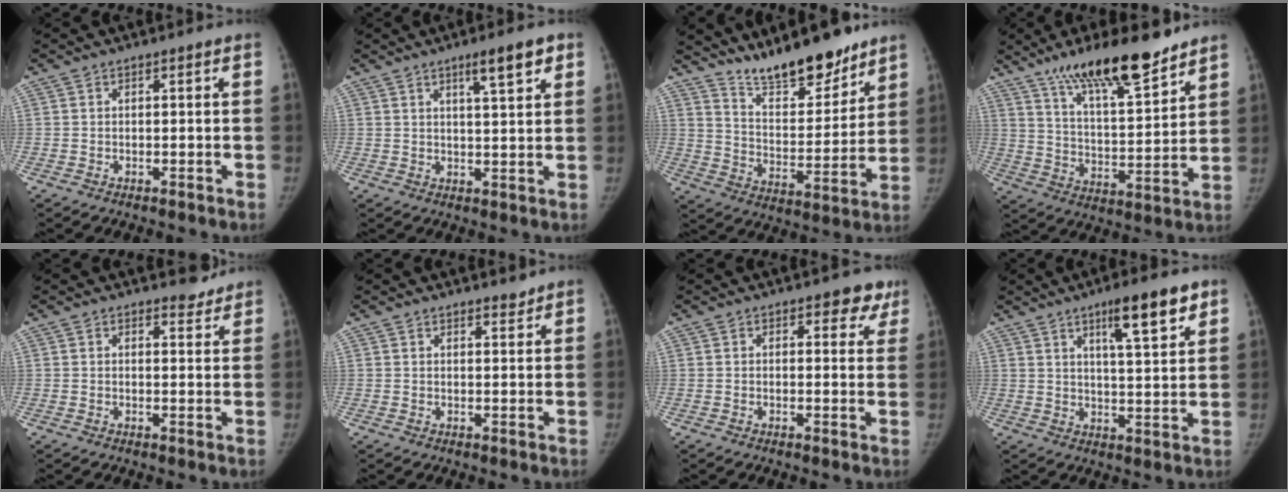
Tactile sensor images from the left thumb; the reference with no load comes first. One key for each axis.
{"total": 6.4, "fx": 3.8, "fy": 1.0, "fz": 5.1, "tx": -0.070, "ty": -0.018, "tz": 0.059}
{"total": 16.4, "fx": 13.6, "fy": 4.7, "fz": 7.8, "tx": -0.077, "ty": -0.097, "tz": 0.233}
{"total": 18.1, "fx": 13.4, "fy": 4.1, "fz": 11.5, "tx": -0.161, "ty": -0.071, "tz": 0.230}
{"total": 2.7, "fx": 2.5, "fy": 0.9, "fz": 0.1, "tx": 0.015, "ty": -0.023, "tz": 0.027}
{"total": 2.0, "fx": 1.8, "fy": 0.6, "fz": 0.4, "tx": 0.008, "ty": -0.016, "tz": 0.027}
{"total": 4.6, "fx": 3.1, "fy": 2.7, "fz": 2.1, "tx": 0.021, "ty": -0.012, "tz": 0.029}
{"total": 10.7, "fx": 6.5, "fy": 2.2, "fz": 8.3, "tx": -0.112, "ty": -0.032, "tz": 0.099}